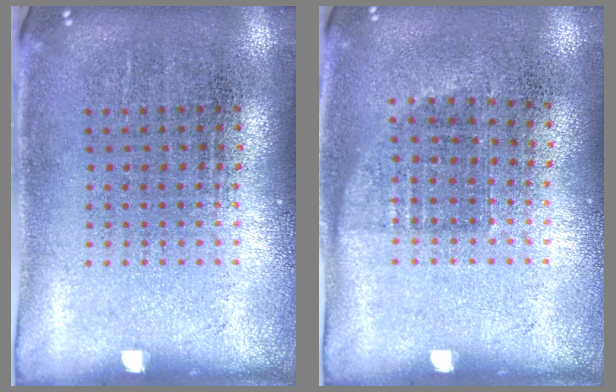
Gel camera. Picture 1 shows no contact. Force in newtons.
{"total": 0.7, "press": 0.7, "slide": 0.3}